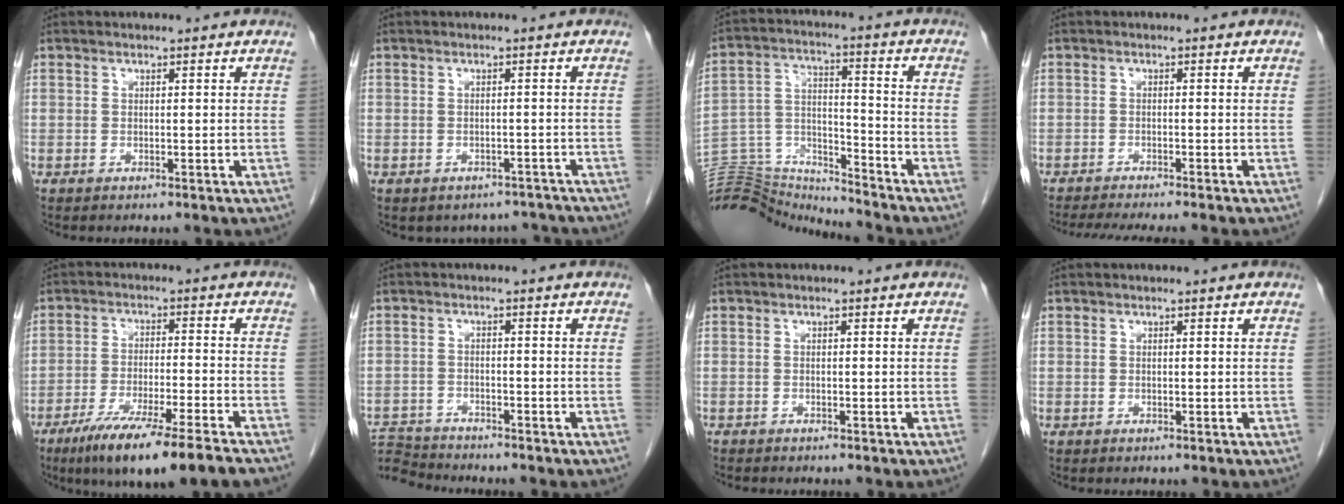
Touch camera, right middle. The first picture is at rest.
{"total": 5.8, "force": [-5.0, 3.0, 0.2], "torque": [0.009, 0.017, -0.053]}
{"total": 15.0, "force": [-14.9, 1.2, 0.9], "torque": [-0.020, 0.048, -0.257]}
{"total": 8.0, "force": [-7.0, 0.1, 3.9], "torque": [-0.046, -0.014, -0.107]}
{"total": 13.3, "force": [-9.8, -0.4, 9.0], "torque": [-0.144, -0.039, -0.160]}
{"total": 6.8, "force": [-6.7, 0.5, -0.2], "torque": [0.003, 0.005, -0.124]}
{"total": 0.7, "force": [-0.6, 0.1, 0.1], "torque": [-0.003, -0.001, -0.011]}
{"total": 0.0}